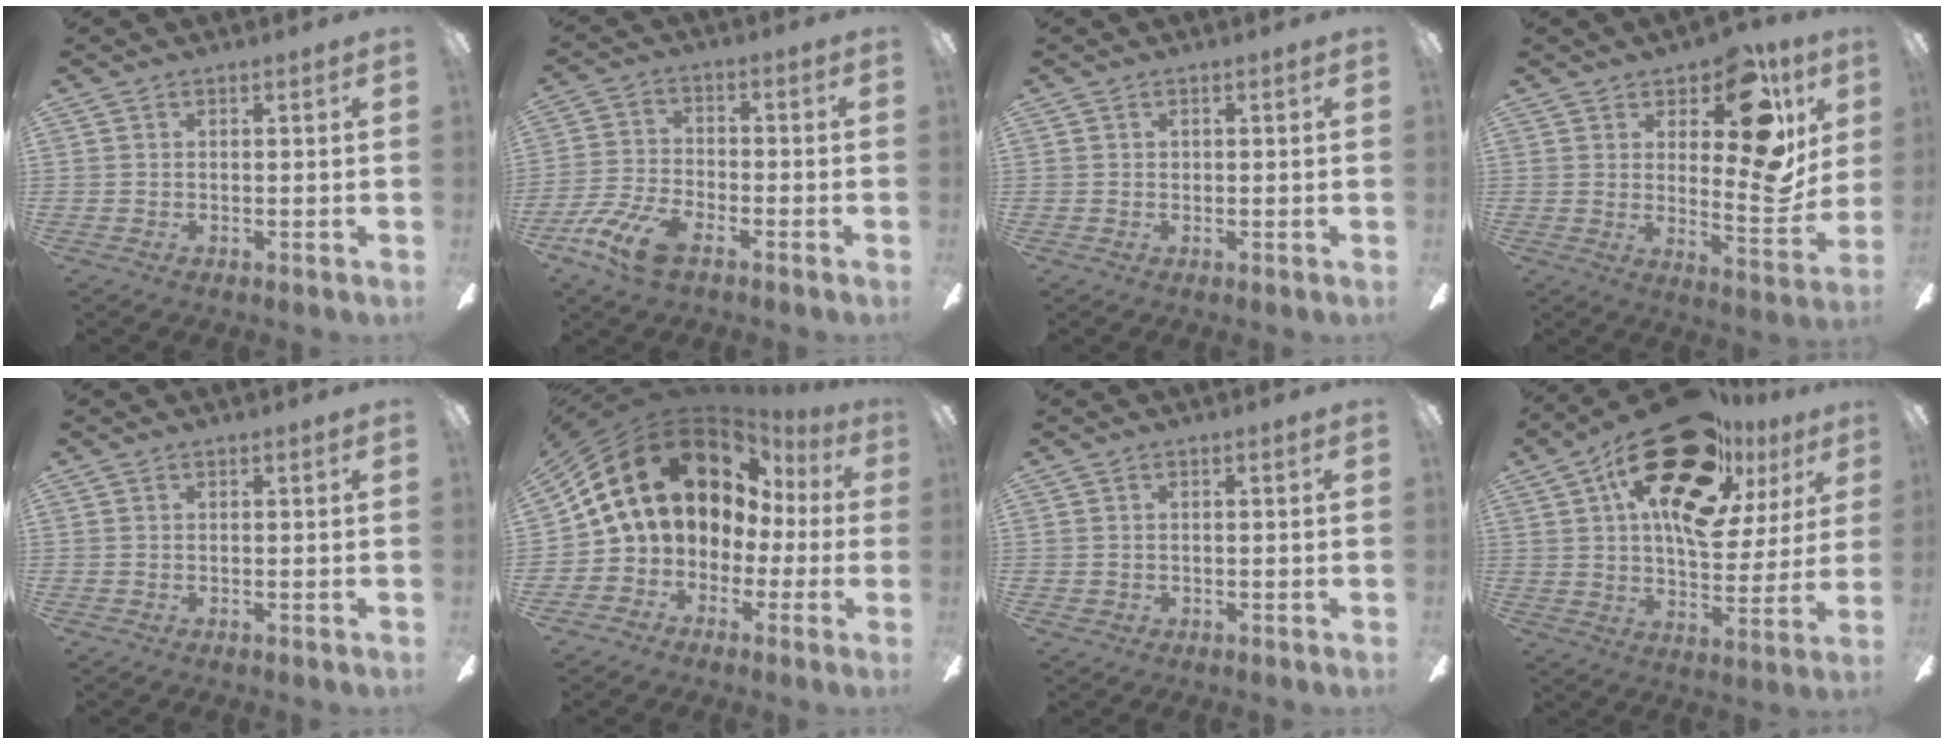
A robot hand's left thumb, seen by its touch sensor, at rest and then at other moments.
{"total": 11.5, "force": [-6.9, 5.1, 7.6], "torque": [-0.170, 0.026, -0.132]}
{"total": 1.0, "force": [-0.2, 1.0, 0.3], "torque": [-0.006, 0.005, -0.006]}
{"total": 16.6, "force": [8.2, 7.0, 12.6], "torque": [-0.158, -0.051, 0.132]}
{"total": 0.0}
{"total": 18.2, "force": [7.4, 13.4, 9.8], "torque": [-0.203, -0.044, 0.146]}
{"total": 1.0, "force": [-0.3, 0.9, 0.2], "torque": [-0.005, 0.004, -0.008]}
{"total": 25.3, "force": [14.2, 11.6, 17.4], "torque": [-0.277, -0.070, 0.241]}